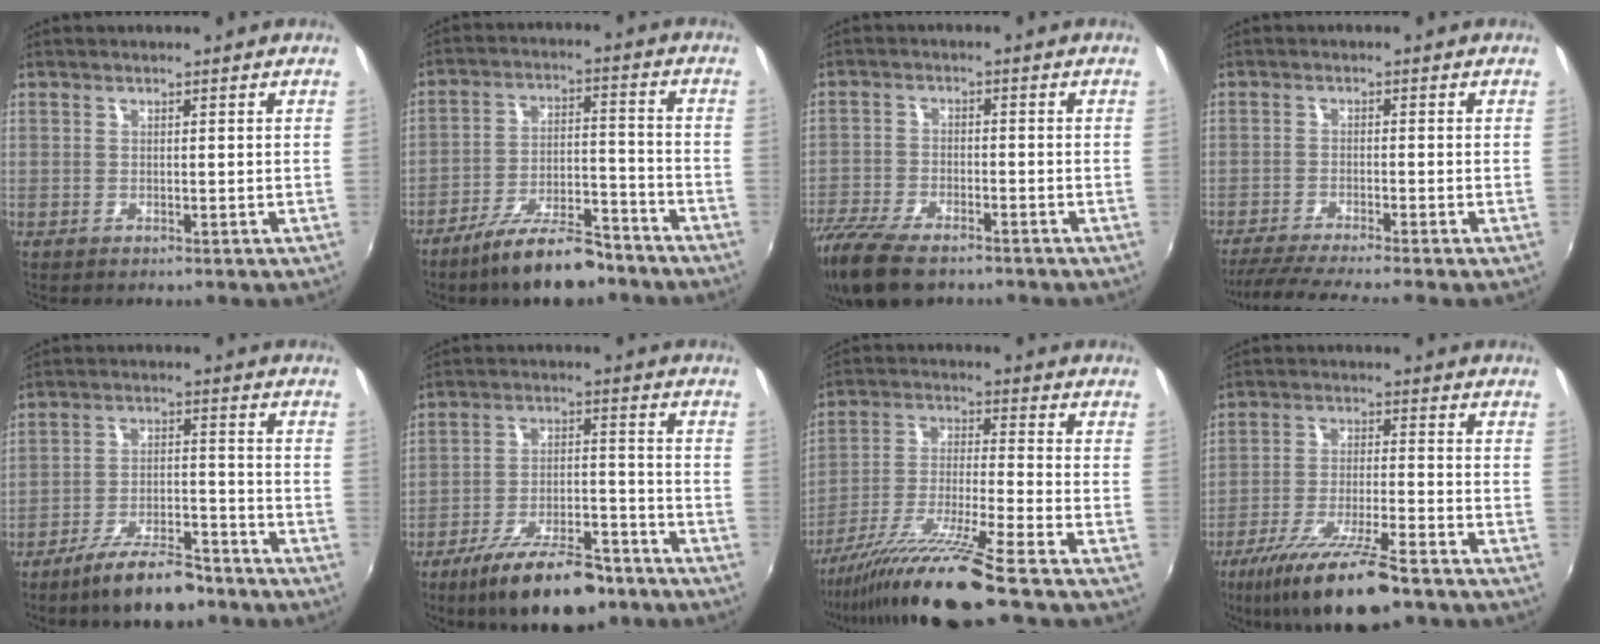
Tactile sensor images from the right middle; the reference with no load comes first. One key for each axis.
{"total": 13.1, "fx": -10.5, "fy": 3.6, "fz": 7.1, "tx": -0.135, "ty": 0.003, "tz": -0.168}
{"total": 14.6, "fx": -11.2, "fy": 5.2, "fz": 7.8, "tx": -0.192, "ty": -0.042, "tz": -0.203}
{"total": 8.9, "fx": -7.7, "fy": -1.3, "fz": 4.2, "tx": -0.098, "ty": -0.025, "tz": -0.130}
{"total": 11.0, "fx": -8.7, "fy": 3.0, "fz": 6.0, "tx": -0.118, "ty": 0.000, "tz": -0.139}
{"total": 16.6, "fx": -12.3, "fy": 5.4, "fz": 9.7, "tx": -0.178, "ty": -0.012, "tz": -0.187}
{"total": 13.7, "fx": -10.8, "fy": -1.8, "fz": 8.2, "tx": -0.162, "ty": -0.023, "tz": -0.195}
{"total": 14.6, "fx": -10.7, "fy": 2.0, "fz": 9.8, "tx": -0.198, "ty": -0.035, "tz": -0.184}